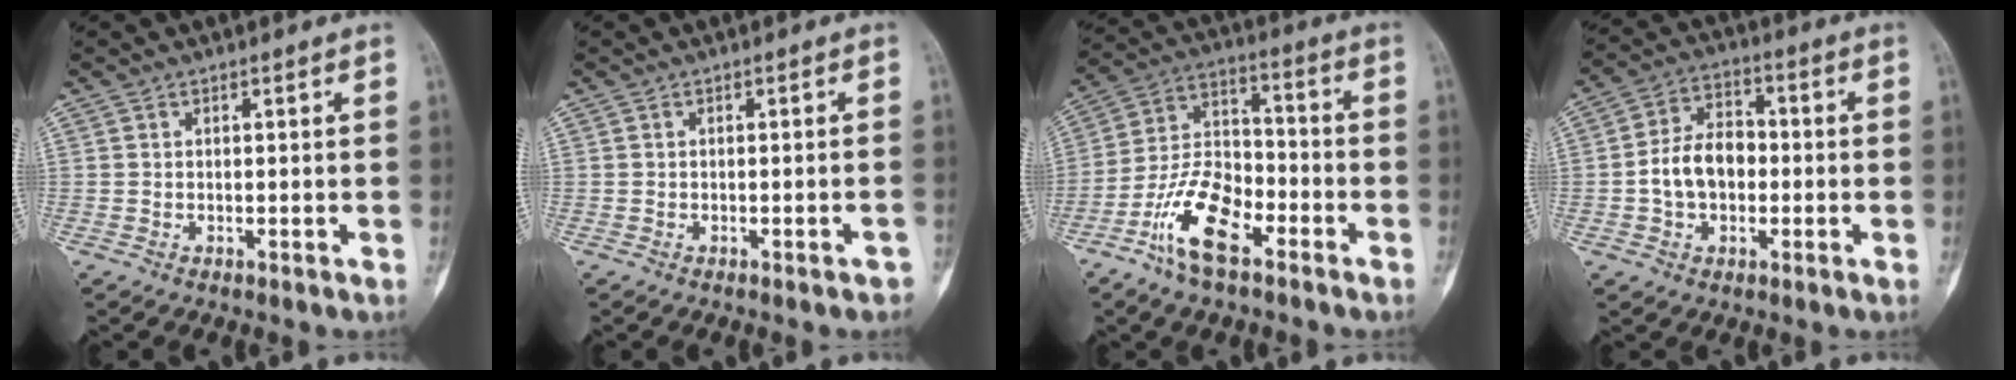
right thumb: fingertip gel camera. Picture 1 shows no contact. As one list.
[{"total": 1.7, "force": [-1.1, 0.3, 1.3], "torque": [-0.017, 0.007, -0.011]}, {"total": 13.5, "force": [-7.4, 6.3, 9.4], "torque": [-0.169, 0.051, -0.144]}, {"total": 9.8, "force": [-1.1, 7.0, 6.8], "torque": [-0.104, 0.028, -0.028]}]